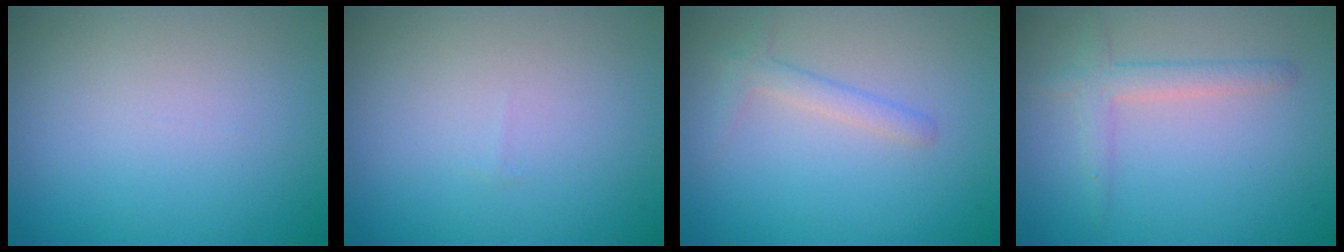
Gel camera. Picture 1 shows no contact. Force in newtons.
{"total": 0.0}
{"total": 1.6, "press": 1.6, "slide": 0.1}
{"total": 2.1, "press": 2.1, "slide": 0.1}